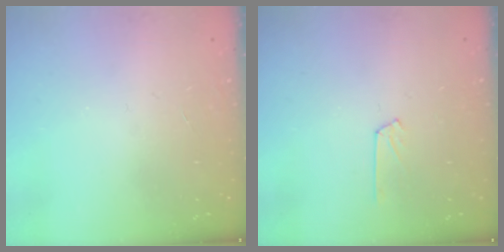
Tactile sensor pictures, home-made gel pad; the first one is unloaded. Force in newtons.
{"total": 4.1, "press": 4.1, "slide": 0.5}